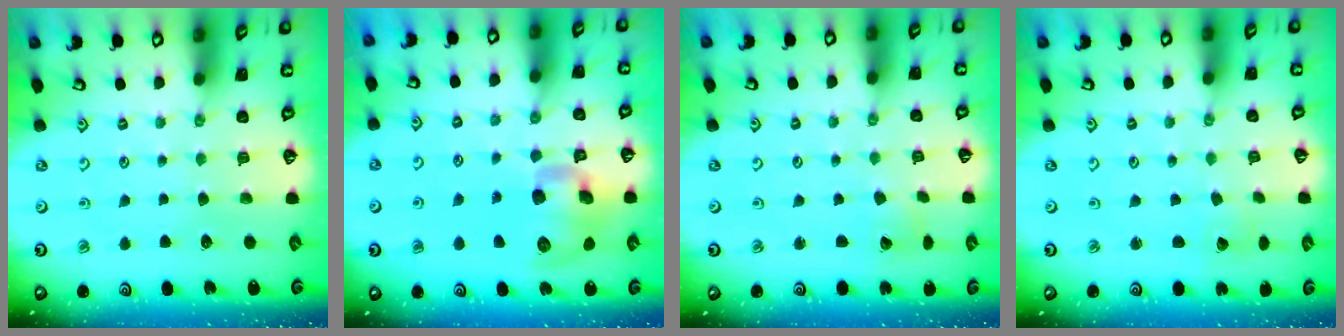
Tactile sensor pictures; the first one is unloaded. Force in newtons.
{"total": 12.3, "press": 12.1, "slide": 2.0}
{"total": 2.7, "press": 2.7, "slide": 0.3}
{"total": 2.0, "press": 2.0, "slide": 0.2}